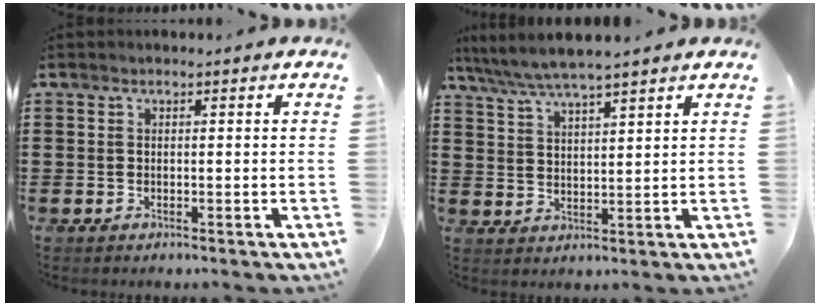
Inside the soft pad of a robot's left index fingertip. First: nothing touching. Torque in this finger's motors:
{"motor_torque": [1.13, -1.01, 0.20, 0.13]}